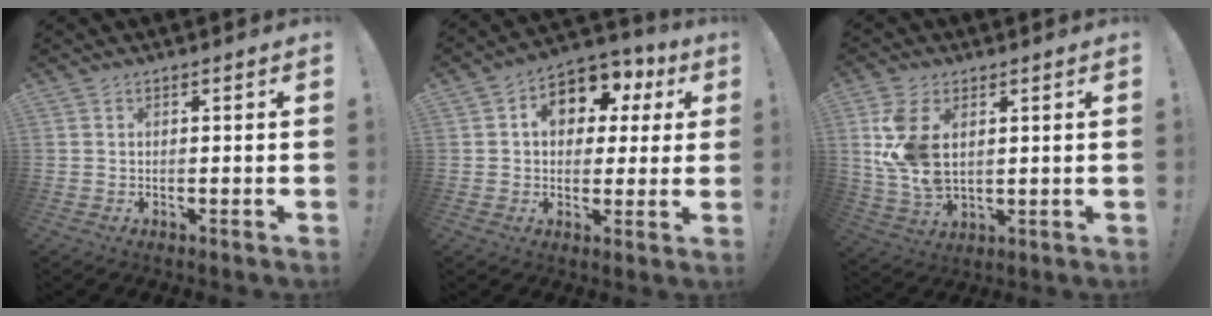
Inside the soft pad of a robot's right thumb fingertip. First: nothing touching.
{"total": 11.4, "force": [3.8, 8.3, 6.9], "torque": [-0.091, -0.014, 0.070]}
{"total": 11.7, "force": [3.5, 6.9, 8.9], "torque": [-0.174, -0.021, 0.064]}